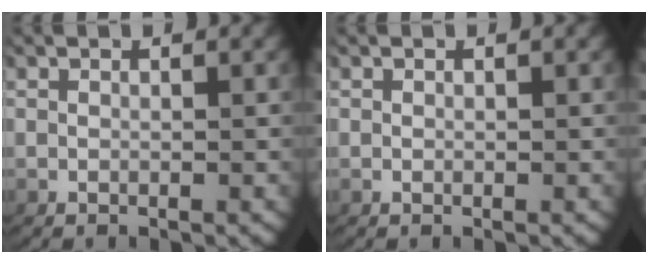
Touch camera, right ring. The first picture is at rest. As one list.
[{"total": 0.0}]